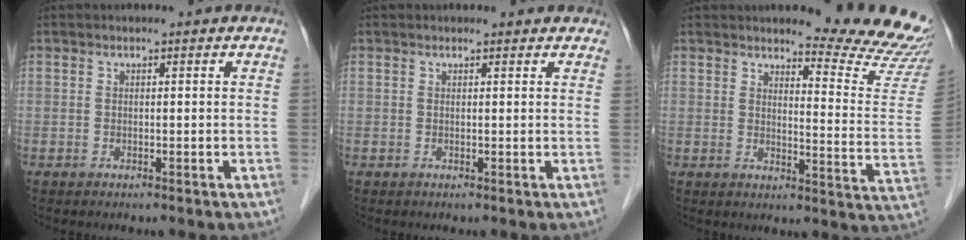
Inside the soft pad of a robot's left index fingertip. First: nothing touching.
{"total": 2.6, "force": [2.4, 0.9, 0.7], "torque": [-0.008, 0.010, 0.018]}
{"total": 13.5, "force": [13.2, -0.4, 2.7], "torque": [-0.026, -0.122, 0.136]}